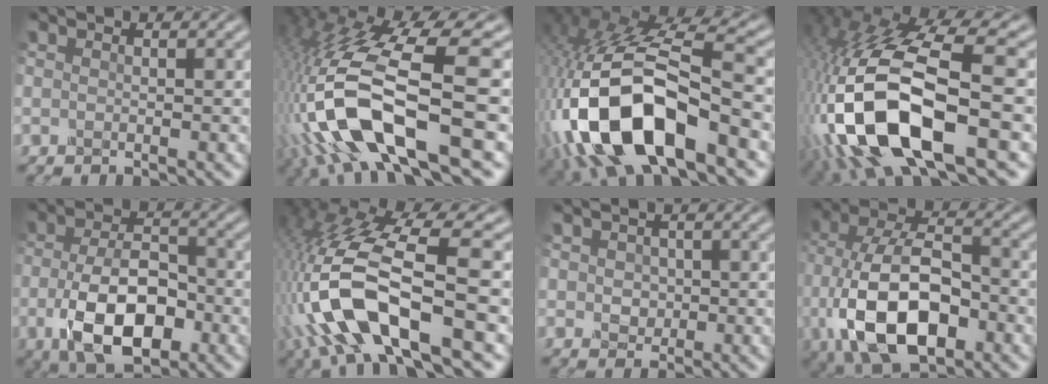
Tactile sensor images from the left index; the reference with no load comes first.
{"total": 13.2, "force": [-3.7, 4.7, 11.8], "torque": [-0.251, 0.006, -0.057]}
{"total": 13.8, "force": [-5.2, 6.4, 11.0], "torque": [-0.241, -0.013, -0.083]}
{"total": 14.6, "force": [-4.8, 5.9, 12.5], "torque": [-0.270, -0.014, -0.078]}
{"total": 8.1, "force": [-2.9, 4.3, 6.2], "torque": [-0.138, -0.010, -0.052]}
{"total": 11.8, "force": [-3.5, 4.4, 10.4], "torque": [-0.223, 0.001, -0.056]}
{"total": 1.4, "force": [0.3, 1.4, 0.1], "torque": [0.002, -0.006, 0.001]}
{"total": 11.5, "force": [-3.5, 6.5, 8.8], "torque": [-0.187, -0.014, -0.063]}